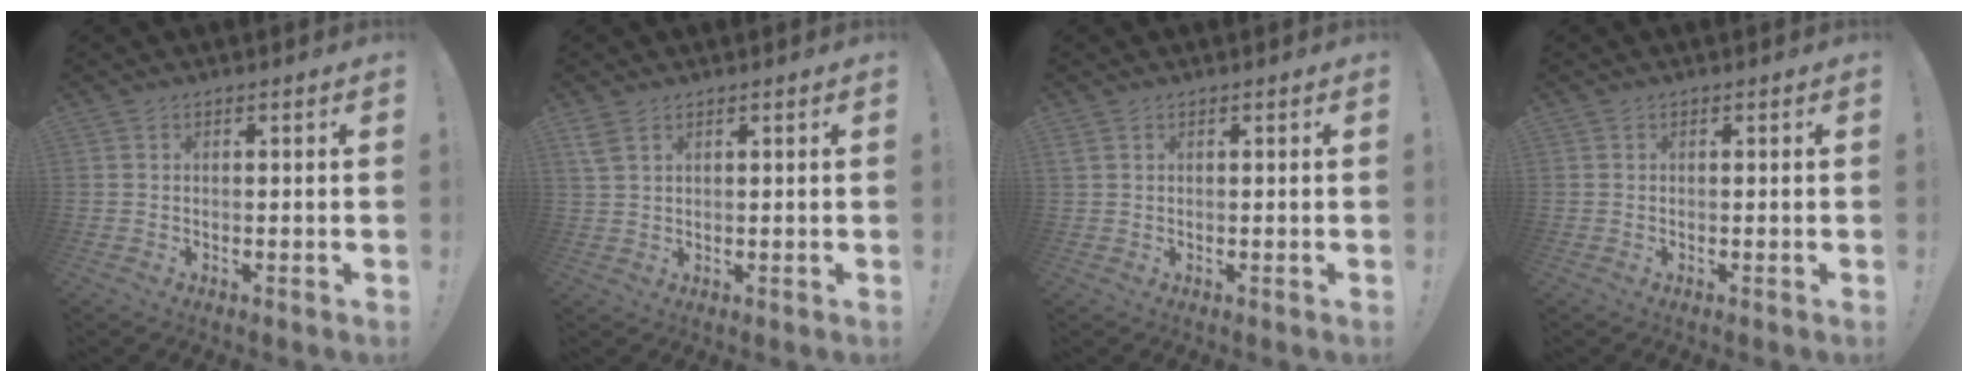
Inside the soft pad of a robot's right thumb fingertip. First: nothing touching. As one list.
[{"total": 3.6, "force": [2.1, 1.8, 2.3], "torque": [-0.042, -0.005, 0.042]}, {"total": 1.1, "force": [0.6, 0.7, 0.6], "torque": [-0.014, 0.004, 0.013]}, {"total": 0.0}]